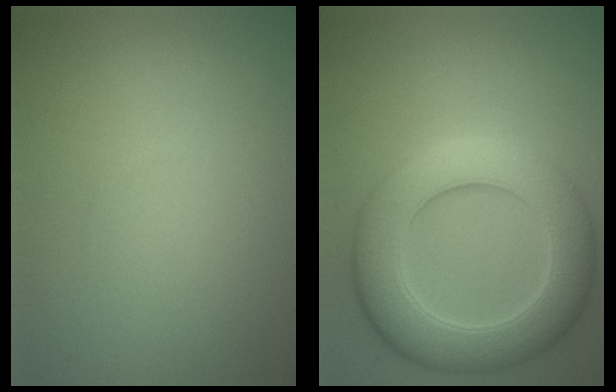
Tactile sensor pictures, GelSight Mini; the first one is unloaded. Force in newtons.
{"total": 8.4, "press": 8.4, "slide": 0.3}